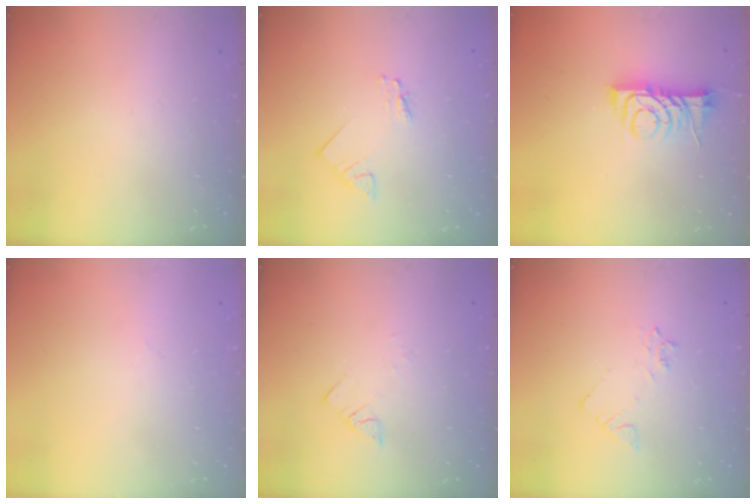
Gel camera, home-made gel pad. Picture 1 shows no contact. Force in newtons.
{"total": 2.4, "press": 2.4, "slide": 0.1}
{"total": 9.2, "press": 9.1, "slide": 0.5}
{"total": 0.0}
{"total": 2.7, "press": 2.7, "slide": 0.4}
{"total": 2.5, "press": 2.4, "slide": 0.4}